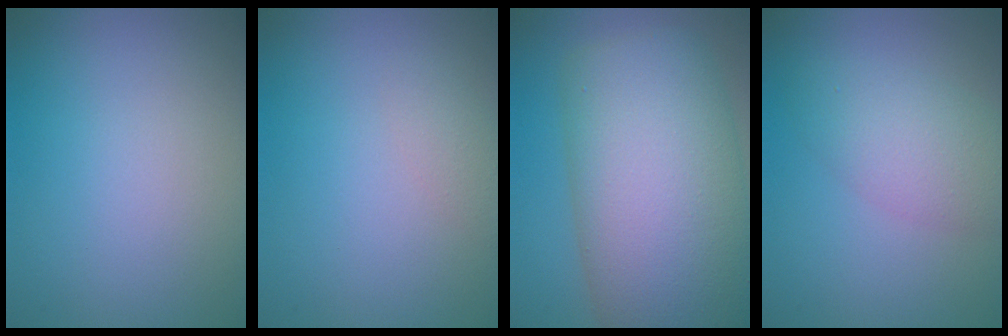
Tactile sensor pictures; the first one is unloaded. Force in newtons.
{"total": 1.0, "press": 1.0, "slide": 0.0}
{"total": 13.9, "press": 13.9, "slide": 0.4}
{"total": 3.8, "press": 3.8, "slide": 0.0}